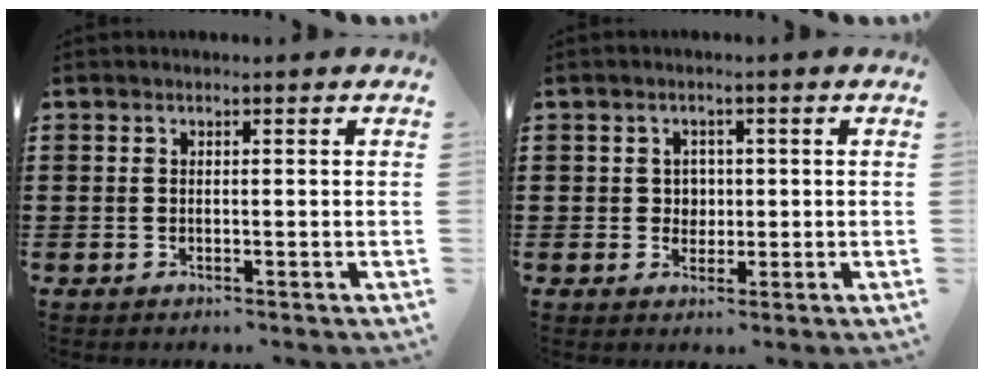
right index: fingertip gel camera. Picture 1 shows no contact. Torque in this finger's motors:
{"motor_torque": [0.43, 0.51, 0.01, 0.00]}